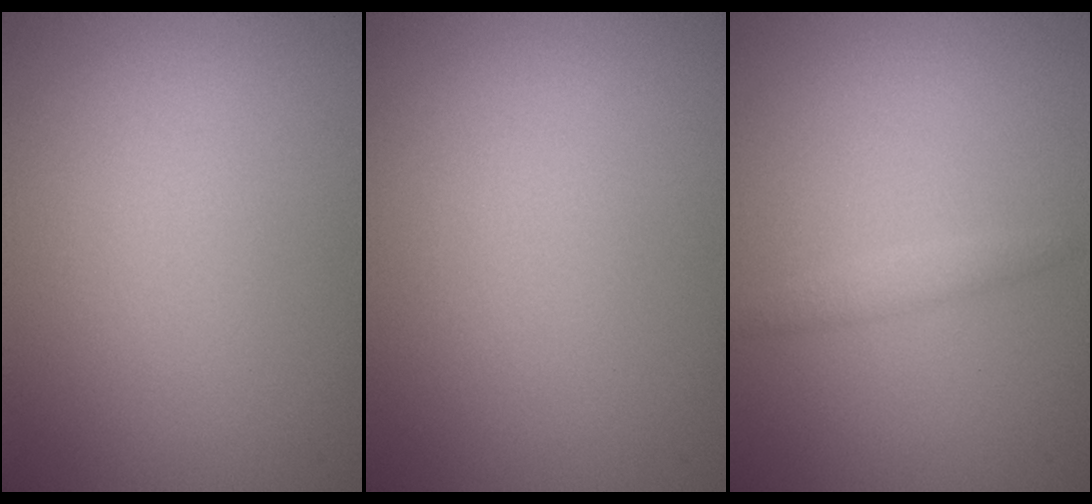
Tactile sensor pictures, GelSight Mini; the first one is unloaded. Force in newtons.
{"total": 0.0}
{"total": 1.1, "press": 1.1, "slide": 0.0}